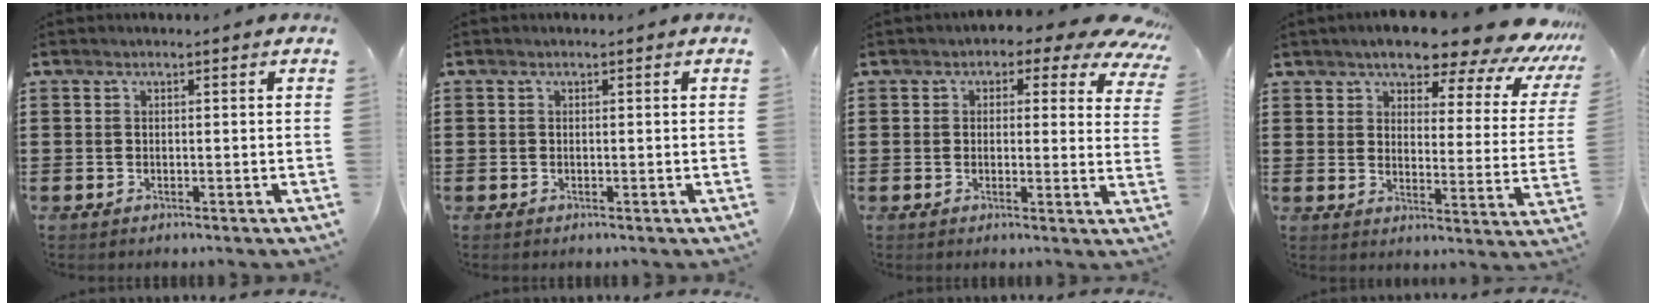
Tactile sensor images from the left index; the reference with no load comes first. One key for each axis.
{"total": 0.0}
{"total": 3.4, "fx": 2.1, "fy": 1.9, "fz": 1.9, "tx": -0.026, "ty": -0.015, "tz": 0.027}
{"total": 9.6, "fx": 8.3, "fy": 1.7, "fz": 4.5, "tx": -0.090, "ty": -0.053, "tz": 0.137}